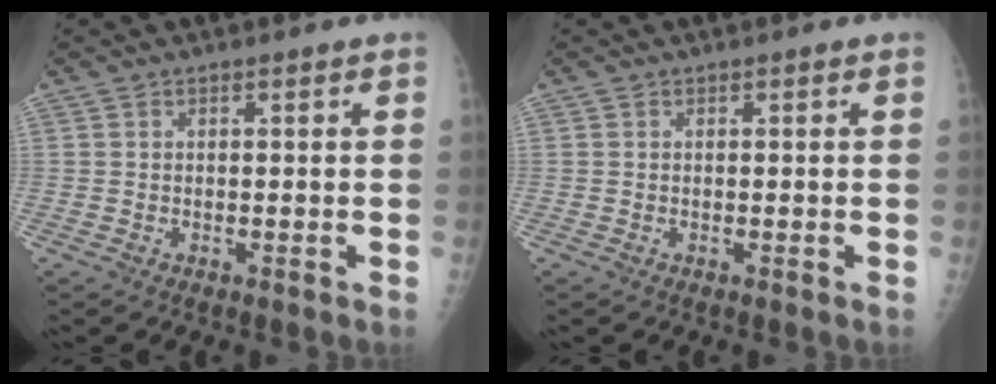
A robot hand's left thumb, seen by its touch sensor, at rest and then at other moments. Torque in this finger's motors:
{"motor_torque": [0.02, 0.02, 0.01, -0.01, 0.00]}